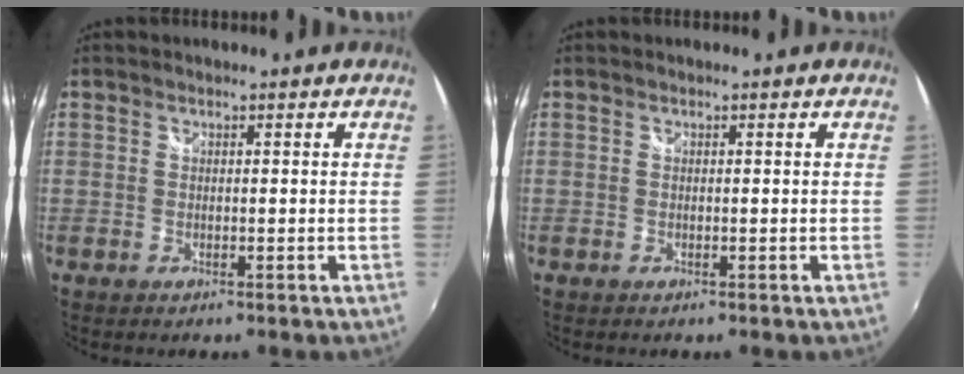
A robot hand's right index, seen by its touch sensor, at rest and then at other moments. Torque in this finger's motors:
{"motor_torque": [0.28, 0.32, 0.03, 0.01]}